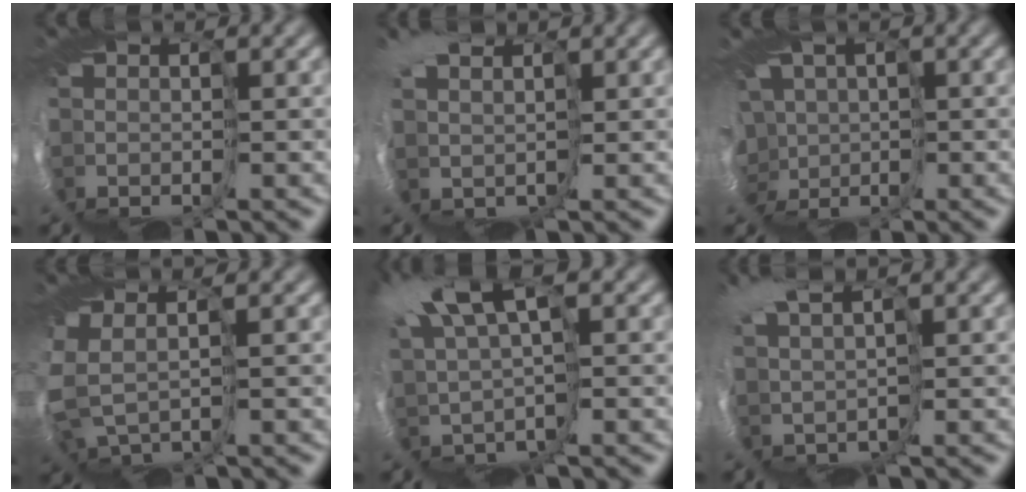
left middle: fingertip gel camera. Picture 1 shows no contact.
{"total": 3.6, "force": [2.3, 2.4, 1.4], "torque": [-0.037, -0.003, 0.026]}
{"total": 8.8, "force": [-0.1, 7.4, 4.7], "torque": [-0.125, -0.002, -0.023]}
{"total": 4.2, "force": [0.4, 2.7, 3.1], "torque": [-0.119, -0.019, 0.039]}
{"total": 6.3, "force": [3.4, 2.0, 4.8], "torque": [-0.125, 0.008, 0.050]}
{"total": 3.1, "force": [1.9, 1.2, 2.1], "torque": [-0.061, -0.002, 0.024]}